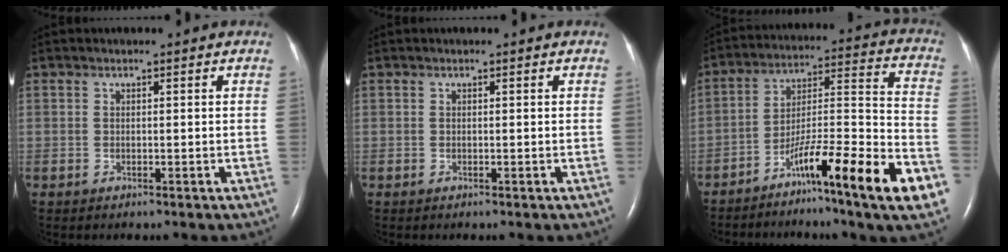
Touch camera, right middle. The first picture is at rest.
{"total": 0.0}
{"total": 18.3, "force": [-10.3, 0.1, 15.1], "torque": [-0.222, -0.007, -0.166]}